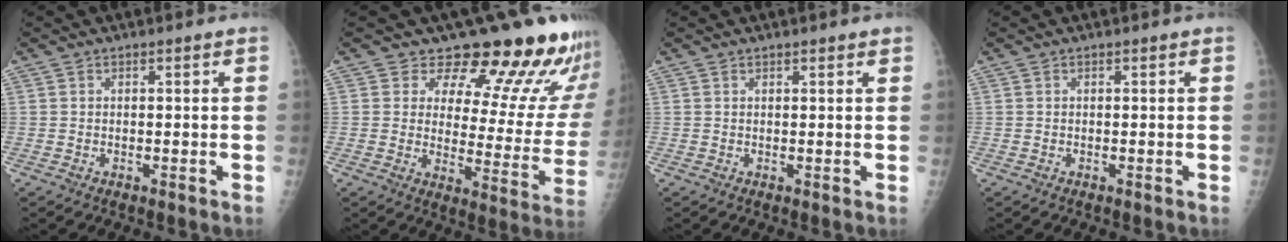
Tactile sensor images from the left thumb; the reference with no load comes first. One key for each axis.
{"total": 18.5, "fx": 15.7, "fy": 6.5, "fz": 7.5, "tx": -0.042, "ty": -0.116, "tz": 0.184}
{"total": 1.3, "fx": 1.0, "fy": 0.3, "fz": 0.7, "tx": -0.005, "ty": 0.000, "tz": 0.013}
{"total": 0.0}